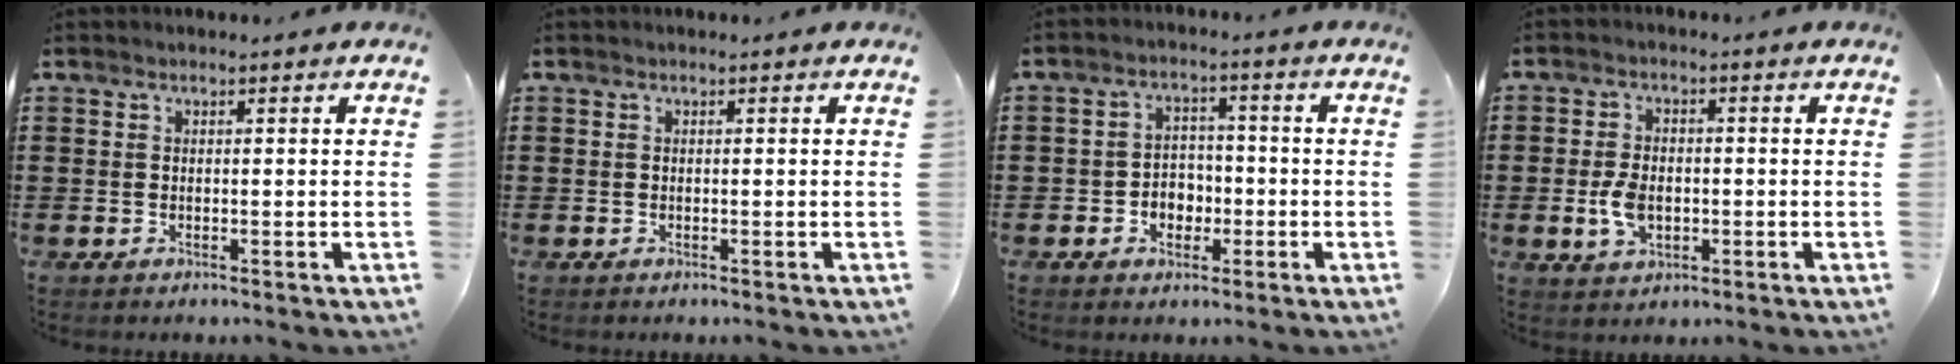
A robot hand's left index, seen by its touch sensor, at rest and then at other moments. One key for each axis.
{"total": 0.0}
{"total": 3.8, "fx": -1.6, "fy": 3.1, "fz": 1.6, "tx": -0.029, "ty": 0.004, "tz": -0.038}
{"total": 4.8, "fx": -0.9, "fy": 3.0, "fz": 3.7, "tx": -0.089, "ty": -0.002, "tz": -0.020}